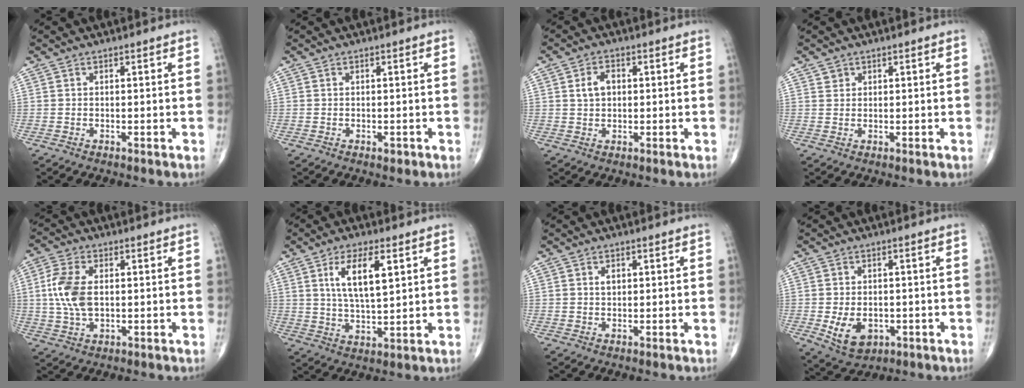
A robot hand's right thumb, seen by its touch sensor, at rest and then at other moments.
{"total": 0.7, "force": [-0.3, 0.4, 0.4], "torque": [-0.004, 0.000, -0.004]}
{"total": 3.8, "force": [0.7, 2.6, 2.7], "torque": [-0.044, 0.006, 0.011]}
{"total": 1.3, "force": [0.8, 1.0, 0.1], "torque": [0.013, -0.003, 0.009]}
{"total": 8.7, "force": [0.7, 5.0, 7.1], "torque": [-0.160, 0.003, 0.015]}
{"total": 9.8, "force": [3.6, 3.5, 8.4], "torque": [-0.146, -0.016, 0.071]}
{"total": 1.4, "force": [0.4, 0.9, 0.9], "torque": [-0.010, -0.001, 0.006]}
{"total": 7.3, "force": [-1.6, 5.1, 4.9], "torque": [-0.068, -0.002, -0.014]}